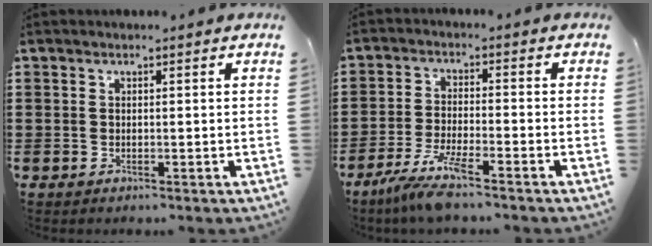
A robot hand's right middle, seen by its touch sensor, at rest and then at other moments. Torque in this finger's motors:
{"motor_torque": [2.14, 0.00, 0.32, 0.13]}